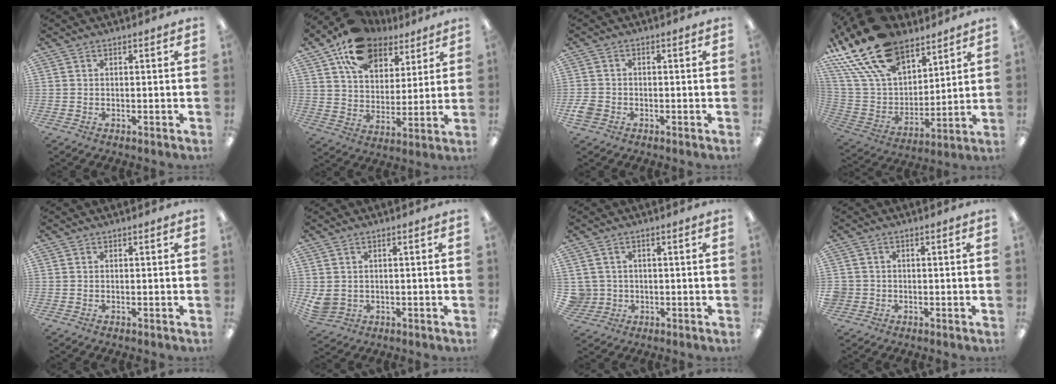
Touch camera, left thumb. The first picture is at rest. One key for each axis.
{"total": 16.4, "fx": 10.7, "fy": 10.0, "fz": 7.3, "tx": -0.125, "ty": -0.049, "tz": 0.196}
{"total": 2.9, "fx": -1.3, "fy": 2.3, "fz": 1.2, "tx": -0.026, "ty": 0.005, "tz": -0.026}
{"total": 24.3, "fx": 16.4, "fy": 12.6, "fz": 12.7, "tx": -0.279, "ty": -0.091, "tz": 0.298}
{"total": 0.0}
{"total": 3.7, "fx": 0.9, "fy": 3.2, "fz": 1.6, "tx": -0.039, "ty": 0.001, "tz": 0.020}
{"total": 3.5, "fx": 0.3, "fy": 3.5, "fz": 0.1, "tx": -0.021, "ty": 0.006, "tz": 0.005}
{"total": 2.2, "fx": -0.4, "fy": 2.1, "fz": 0.2, "tx": -0.006, "ty": 0.003, "tz": -0.010}